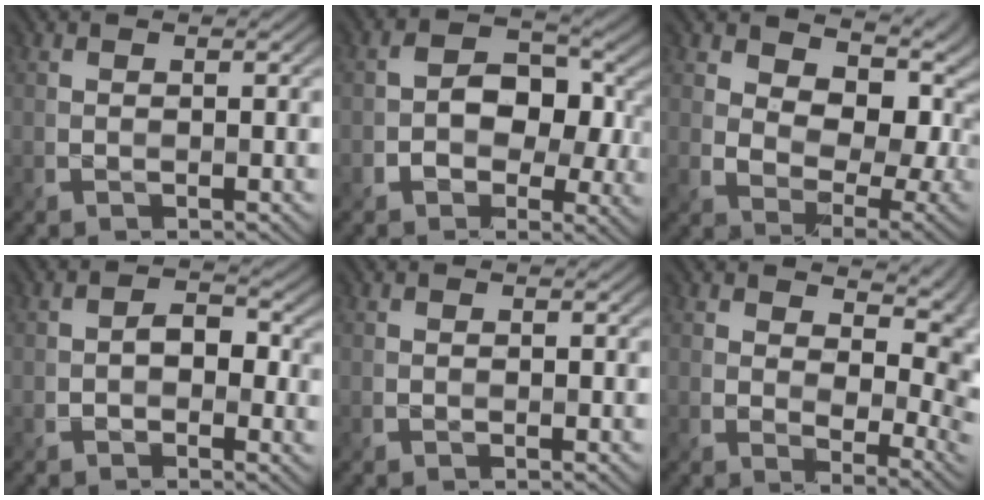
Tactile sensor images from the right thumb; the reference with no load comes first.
{"total": 8.1, "force": [-0.3, 6.1, 5.3], "torque": [-0.078, -0.005, -0.015]}
{"total": 11.1, "force": [4.0, 7.1, 7.6], "torque": [-0.134, -0.012, 0.074]}
{"total": 3.3, "force": [-0.4, 2.5, 2.1], "torque": [-0.027, -0.004, -0.003]}
{"total": 0.0}
{"total": 8.6, "force": [4.6, 4.3, 5.9], "torque": [-0.095, -0.013, 0.086]}